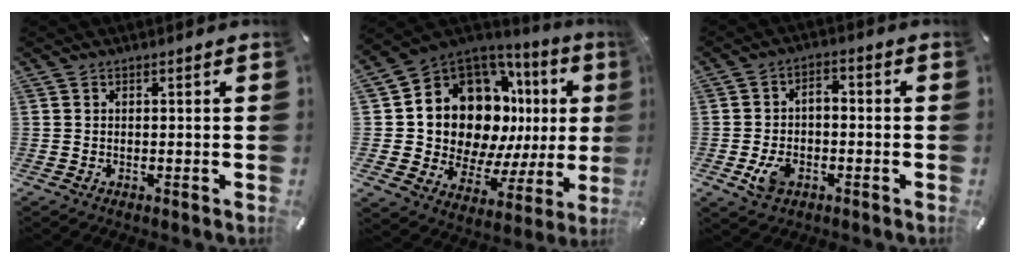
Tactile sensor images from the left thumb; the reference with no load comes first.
{"total": 16.0, "force": [6.0, 11.7, 9.2], "torque": [-0.146, -0.079, 0.119]}
{"total": 7.2, "force": [-2.1, 4.9, 4.8], "torque": [-0.097, 0.007, -0.041]}